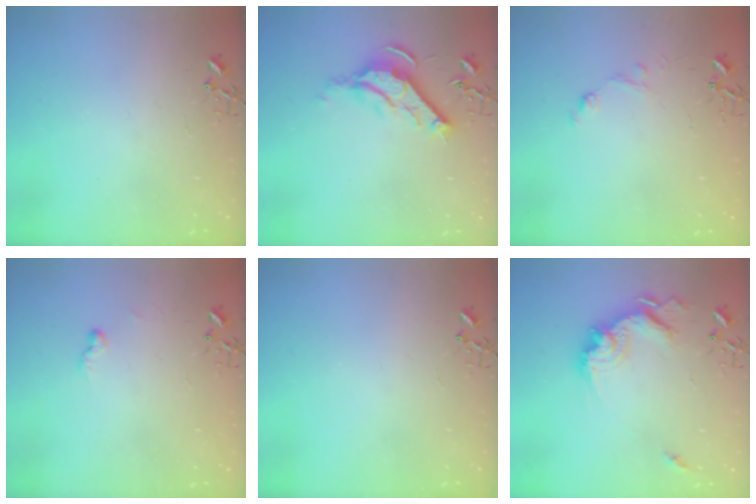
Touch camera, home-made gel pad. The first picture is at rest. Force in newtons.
{"total": 11.7, "press": 11.6, "slide": 1.3}
{"total": 7.3, "press": 7.3, "slide": 0.8}
{"total": 4.6, "press": 4.6, "slide": 0.6}
{"total": 0.0}
{"total": 17.8, "press": 17.7, "slide": 2.1}